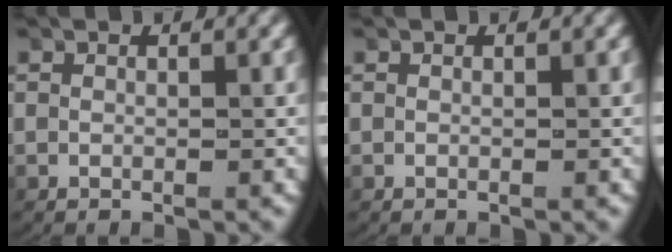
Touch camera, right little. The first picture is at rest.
{"total": 0.0}